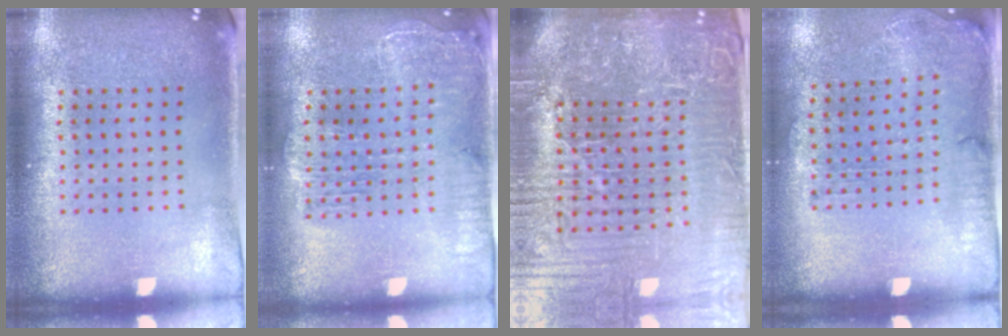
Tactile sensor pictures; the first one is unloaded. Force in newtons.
{"total": 2.0, "press": 1.8, "slide": 0.8}
{"total": 7.4, "press": 6.6, "slide": 3.5}
{"total": 1.6, "press": 1.3, "slide": 1.0}